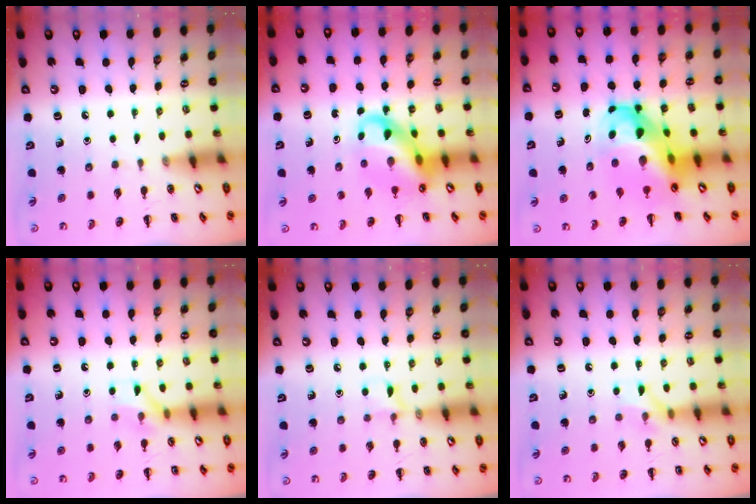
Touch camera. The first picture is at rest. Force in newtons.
{"total": 12.6, "press": 12.1, "slide": 3.4}
{"total": 17.0, "press": 16.4, "slide": 4.5}
{"total": 7.2, "press": 7.2, "slide": 0.7}
{"total": 6.3, "press": 6.0, "slide": 1.8}
{"total": 6.6, "press": 6.5, "slide": 0.9}